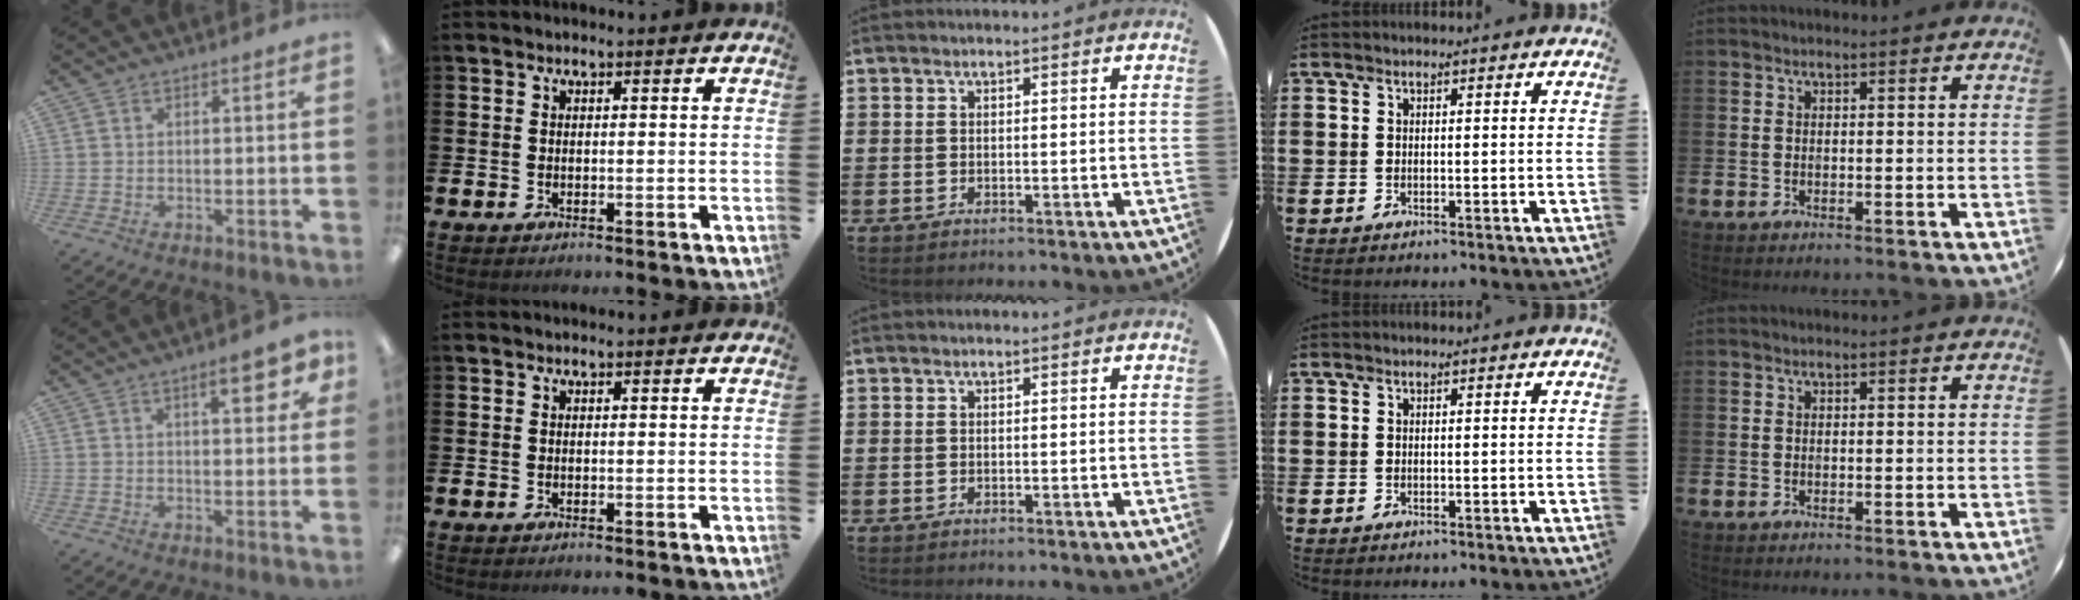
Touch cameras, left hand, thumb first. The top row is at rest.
{"thumb": {"total": 8.1, "force": [4.0, 2.9, 6.4], "torque": [-0.075, -0.014, 0.056]}}